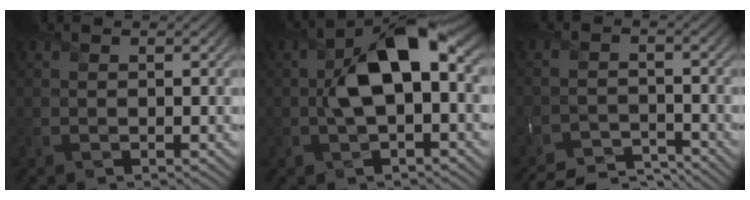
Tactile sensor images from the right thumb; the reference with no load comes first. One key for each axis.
{"total": 9.7, "fx": 0.5, "fy": 5.0, "fz": 8.3, "tx": -0.156, "ty": 0.007, "tz": 0.006}
{"total": 6.0, "fx": -5.8, "fy": 1.0, "fz": 1.4, "tx": -0.026, "ty": -0.007, "tz": -0.100}